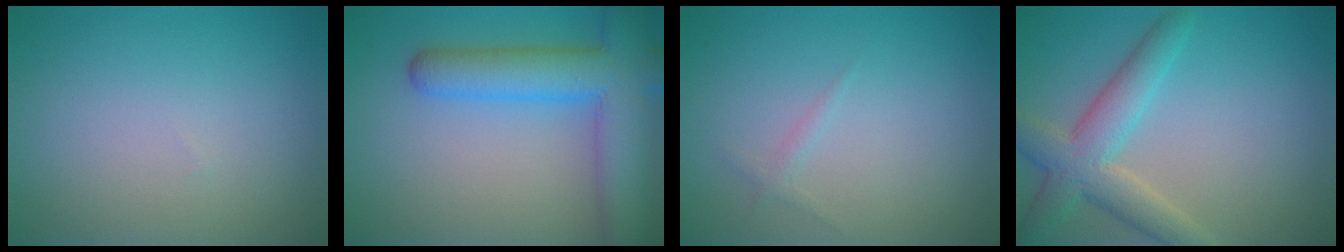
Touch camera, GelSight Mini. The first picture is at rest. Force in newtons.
{"total": 8.0, "press": 8.0, "slide": 0.4}
{"total": 0.6, "press": 0.6, "slide": 0.1}
{"total": 5.0, "press": 5.0, "slide": 0.2}